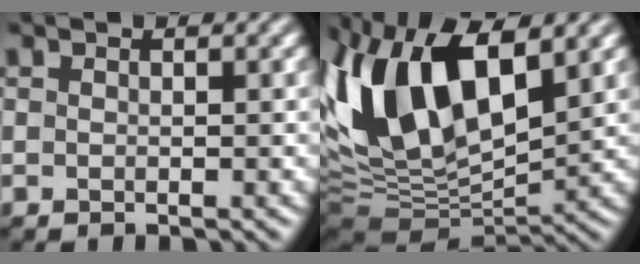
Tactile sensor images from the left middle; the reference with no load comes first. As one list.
[{"total": 13.2, "force": [3.5, 6.8, 10.8], "torque": [-0.205, 0.013, 0.053]}]